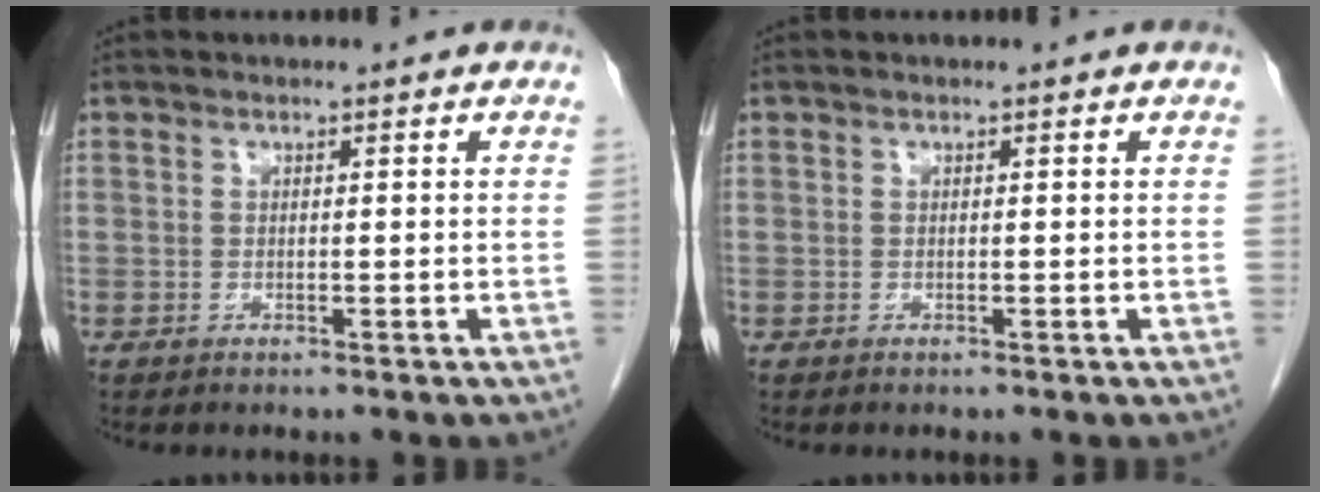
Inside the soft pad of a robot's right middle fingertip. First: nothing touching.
{"total": 0.0}